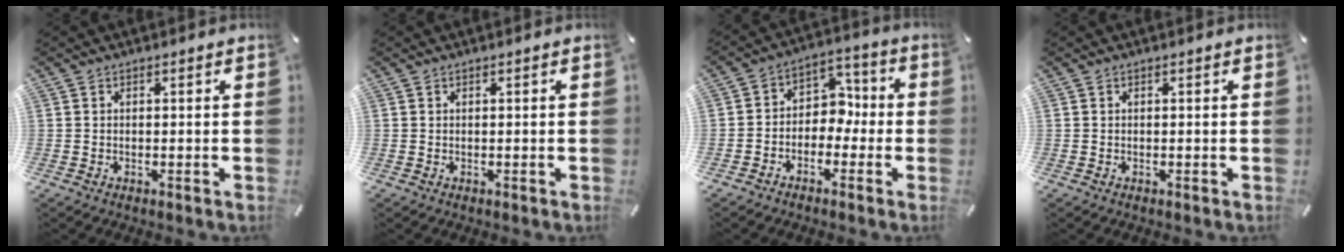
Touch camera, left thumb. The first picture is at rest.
{"total": 0.0}
{"total": 6.9, "force": [-2.8, 5.8, 2.4], "torque": [-0.035, 0.029, -0.055]}
{"total": 0.0}